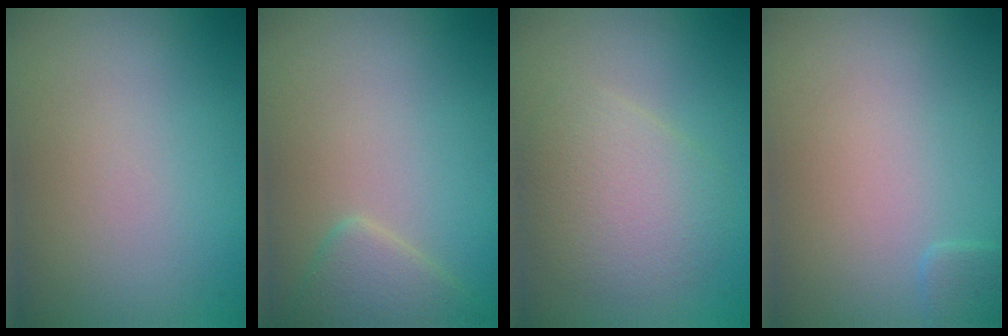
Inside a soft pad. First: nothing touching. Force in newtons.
{"total": 2.3, "press": 2.3, "slide": 0.1}
{"total": 4.0, "press": 4.0, "slide": 0.0}
{"total": 0.9, "press": 0.8, "slide": 0.1}